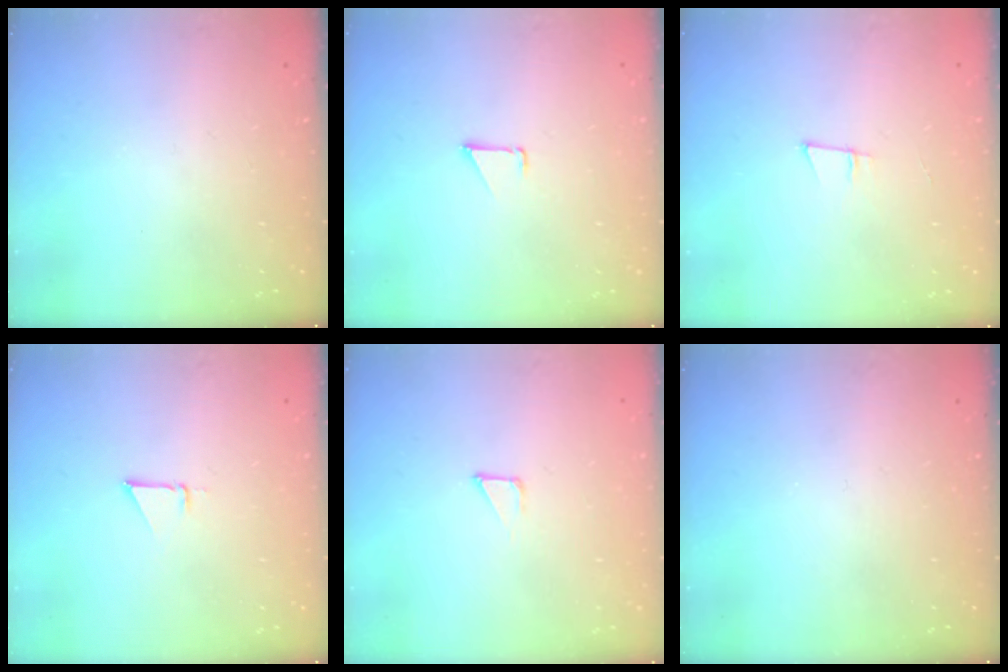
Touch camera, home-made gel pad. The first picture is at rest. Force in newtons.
{"total": 0.9, "press": 0.9, "slide": 0.1}
{"total": 5.7, "press": 4.9, "slide": 2.8}
{"total": 2.5, "press": 2.5, "slide": 0.1}
{"total": 1.6, "press": 1.6, "slide": 0.1}
{"total": 0.0}